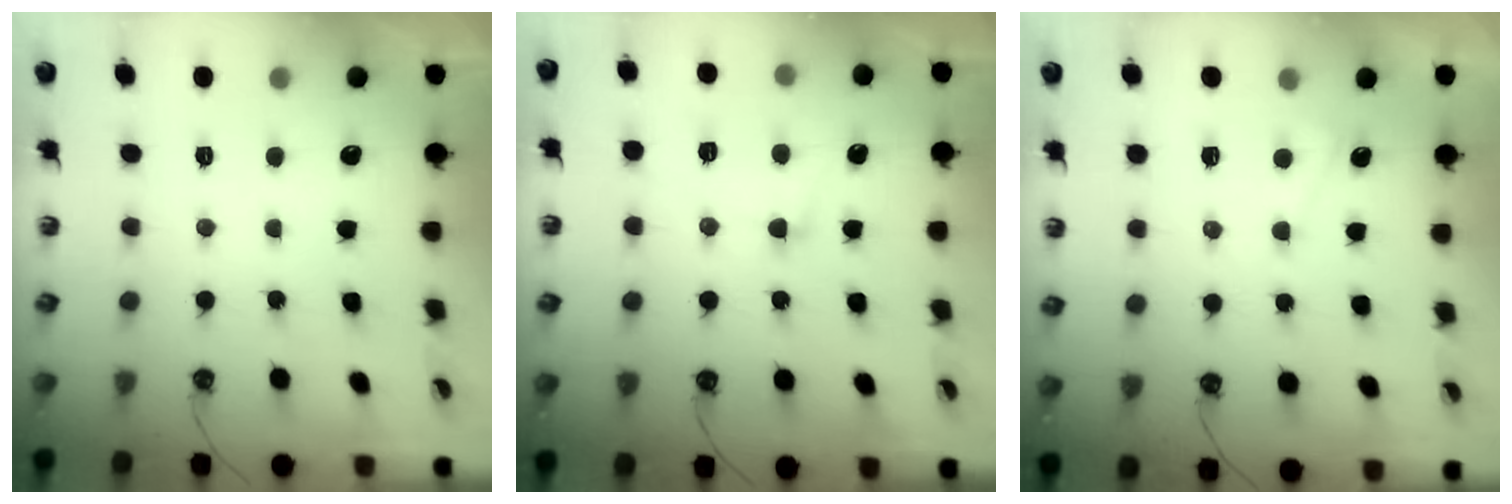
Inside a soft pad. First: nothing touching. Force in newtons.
{"total": 2.9, "press": 2.9, "slide": 0.4}
{"total": 2.3, "press": 2.3, "slide": 0.3}